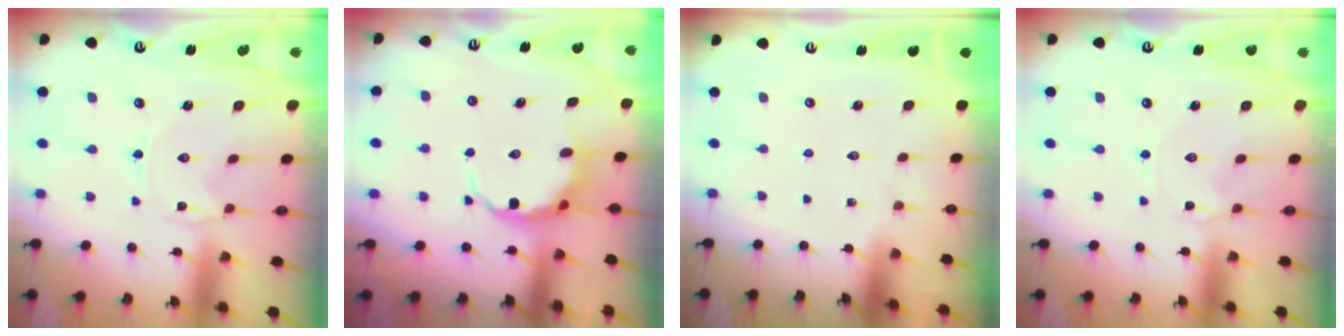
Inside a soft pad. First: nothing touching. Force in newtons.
{"total": 6.9, "press": 6.7, "slide": 1.7}
{"total": 0.0}
{"total": 1.3, "press": 1.3, "slide": 0.3}